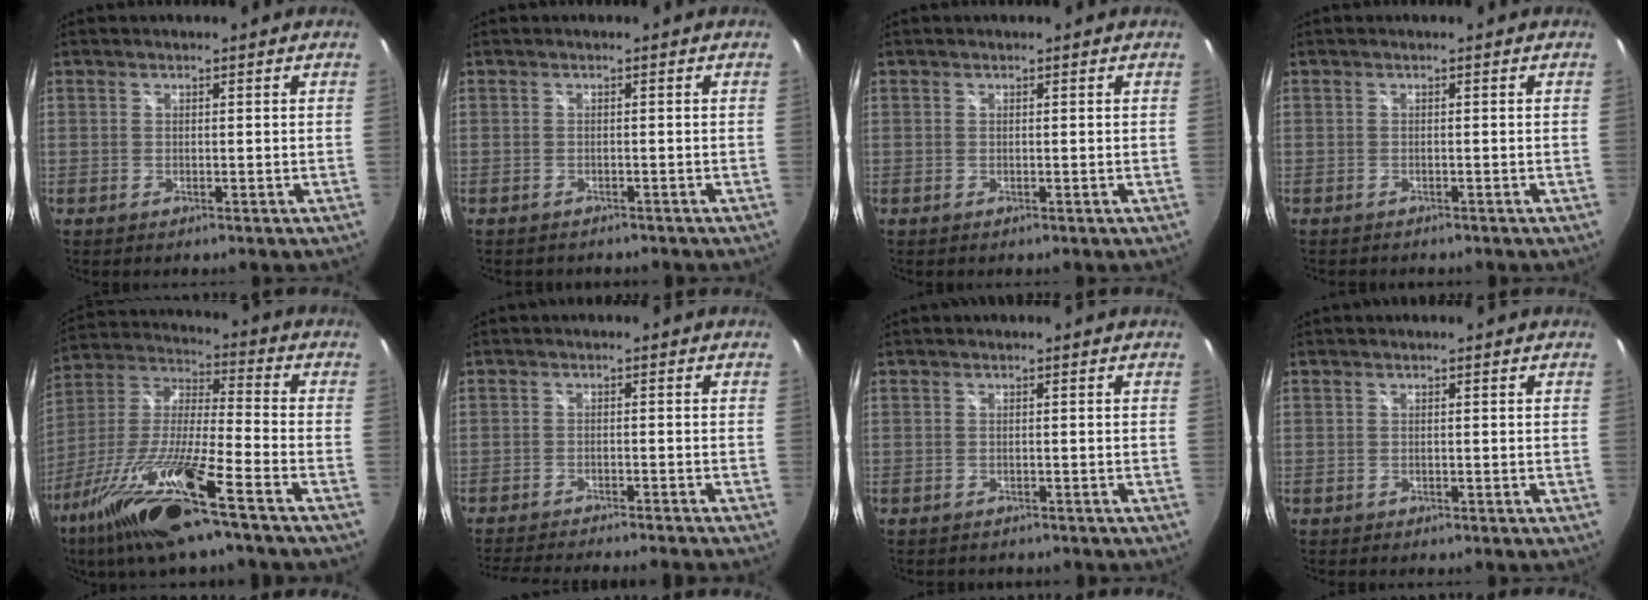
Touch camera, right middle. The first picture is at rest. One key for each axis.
{"total": 1.8, "fx": -1.7, "fy": 0.7, "fz": 0.4, "tx": -0.010, "ty": -0.006, "tz": -0.021}
{"total": 0.0}
{"total": 1.2, "fx": -1.2, "fy": 0.3, "fz": 0.2, "tx": -0.008, "ty": -0.004, "tz": -0.016}
{"total": 19.8, "fx": -13.0, "fy": 1.0, "fz": 14.9, "tx": -0.295, "ty": -0.034, "tz": -0.248}
{"total": 10.3, "fx": -9.5, "fy": 0.2, "fz": 4.1, "tx": -0.096, "ty": -0.011, "tz": -0.146}
{"total": 1.9, "fx": -1.7, "fy": 0.7, "fz": 0.4, "tx": -0.010, "ty": -0.006, "tz": -0.022}
{"total": 0.5, "fx": -0.4, "fy": 0.3, "fz": -0.1, "tx": -0.001, "ty": 0.002, "tz": -0.006}